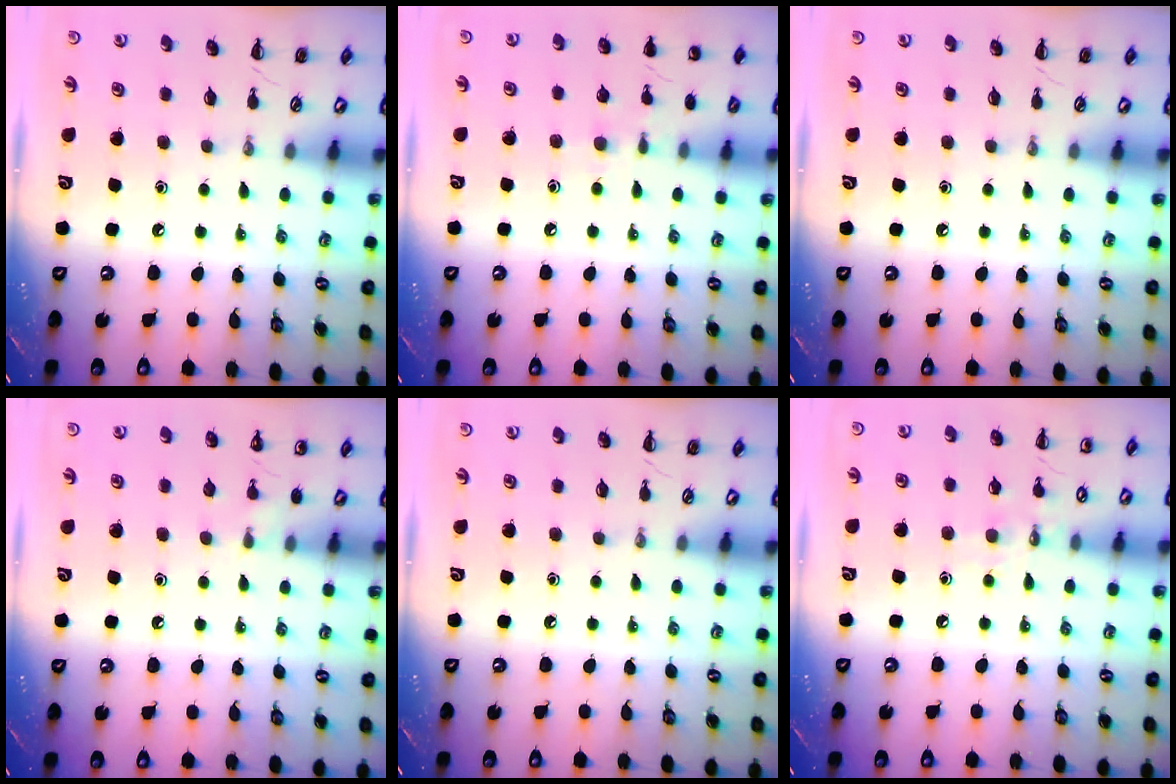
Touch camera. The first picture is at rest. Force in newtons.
{"total": 6.7, "press": 6.5, "slide": 1.9}
{"total": 0.0}
{"total": 6.0, "press": 5.8, "slide": 1.4}
{"total": 0.0}
{"total": 7.5, "press": 7.3, "slide": 1.5}